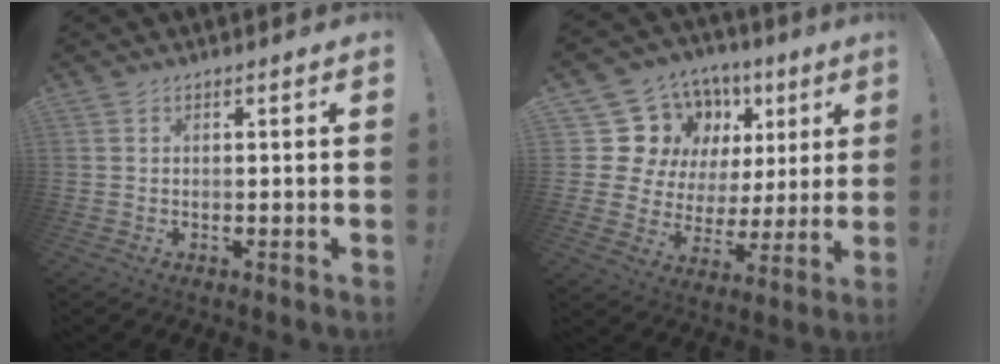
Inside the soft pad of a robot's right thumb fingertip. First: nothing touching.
{"total": 14.6, "force": [7.7, 11.3, 5.4], "torque": [-0.078, -0.061, 0.169]}